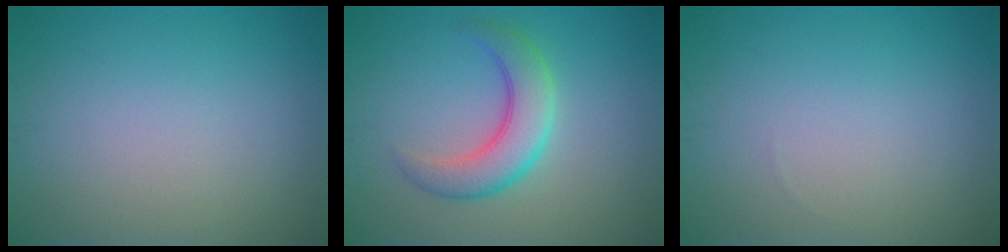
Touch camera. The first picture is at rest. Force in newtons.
{"total": 4.6, "press": 4.6, "slide": 0.2}
{"total": 0.0}